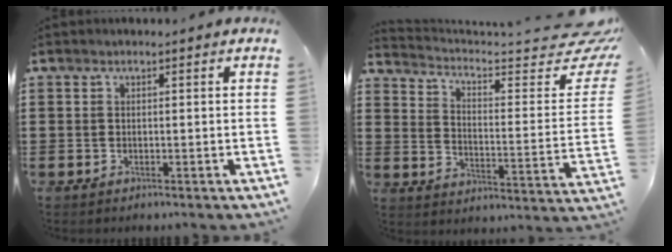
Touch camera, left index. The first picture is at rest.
{"total": 5.2, "force": [4.0, 1.1, 3.1], "torque": [-0.063, -0.041, 0.062]}